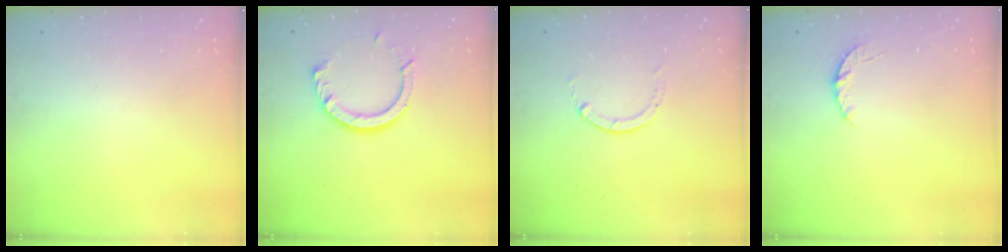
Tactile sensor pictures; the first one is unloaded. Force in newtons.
{"total": 10.0, "press": 10.0, "slide": 0.9}
{"total": 0.6, "press": 0.5, "slide": 0.1}
{"total": 3.1, "press": 3.1, "slide": 0.3}